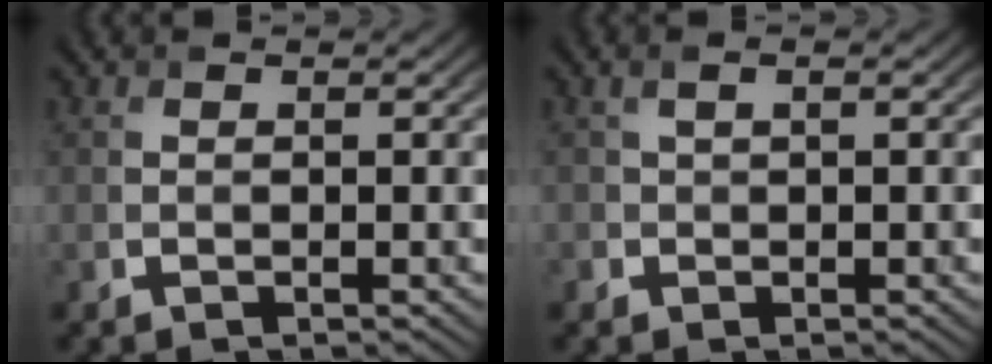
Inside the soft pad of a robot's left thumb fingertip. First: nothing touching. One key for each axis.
{"total": 0.8, "fx": 0.2, "fy": 0.7, "fz": 0.2, "tx": -0.003, "ty": 0.001, "tz": 0.003}